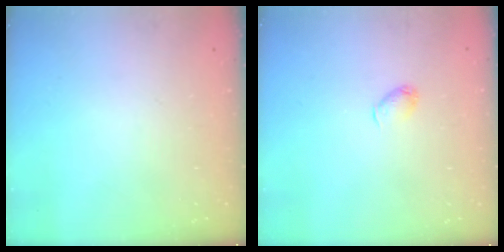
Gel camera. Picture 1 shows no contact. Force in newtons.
{"total": 3.6, "press": 3.5, "slide": 0.7}